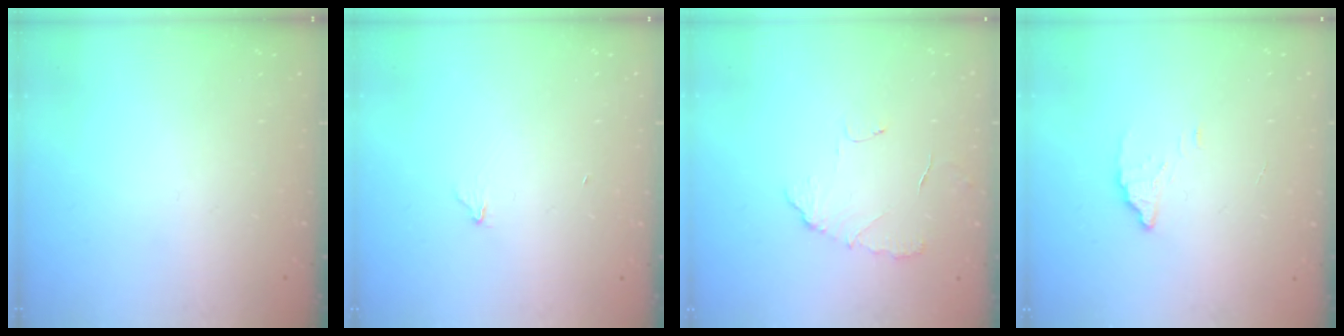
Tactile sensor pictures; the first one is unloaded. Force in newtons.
{"total": 4.8, "press": 4.8, "slide": 0.3}
{"total": 6.3, "press": 6.3, "slide": 0.4}
{"total": 1.8, "press": 1.7, "slide": 0.1}